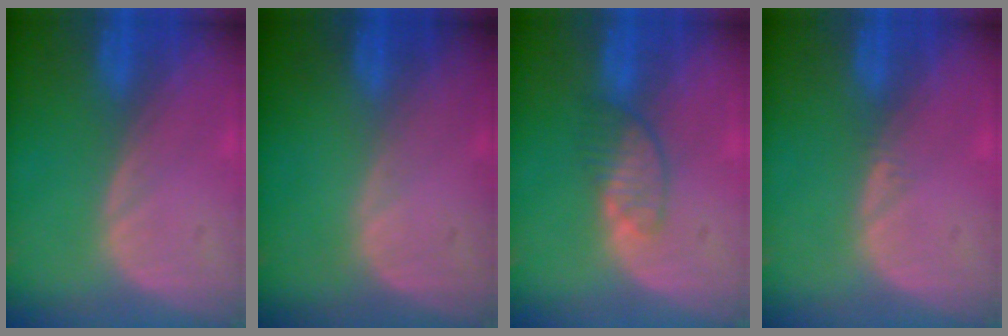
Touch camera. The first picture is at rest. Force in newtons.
{"total": 0.0}
{"total": 3.5, "press": 3.4, "slide": 0.9}
{"total": 0.5, "press": 0.5, "slide": 0.2}